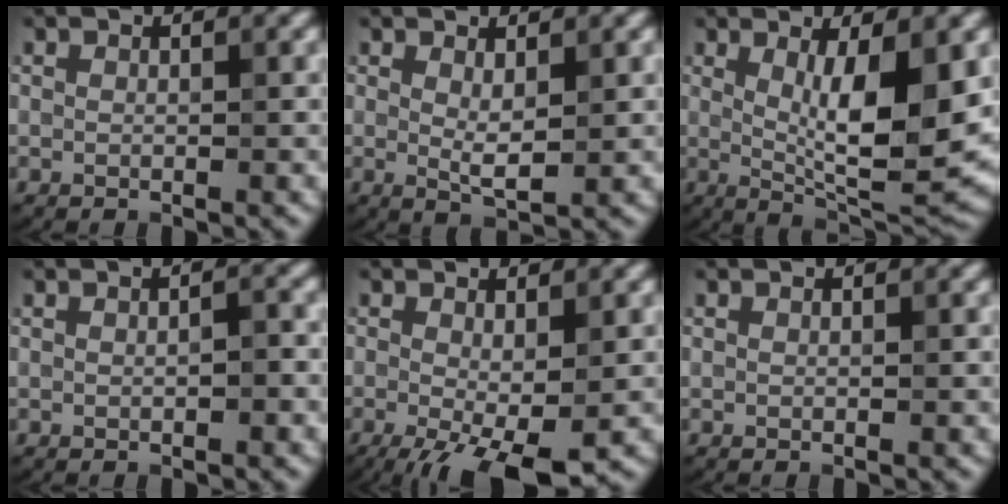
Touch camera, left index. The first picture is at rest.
{"total": 2.0, "force": [0.6, 0.6, 1.8], "torque": [-0.034, -0.008, 0.015]}
{"total": 8.9, "force": [1.1, 2.3, 8.5], "torque": [-0.128, -0.018, 0.028]}
{"total": 1.3, "force": [-0.1, 0.3, 1.3], "torque": [-0.018, 0.002, 0.000]}
{"total": 5.8, "force": [-2.3, 1.6, 5.0], "torque": [-0.089, -0.014, -0.035]}
{"total": 0.0}